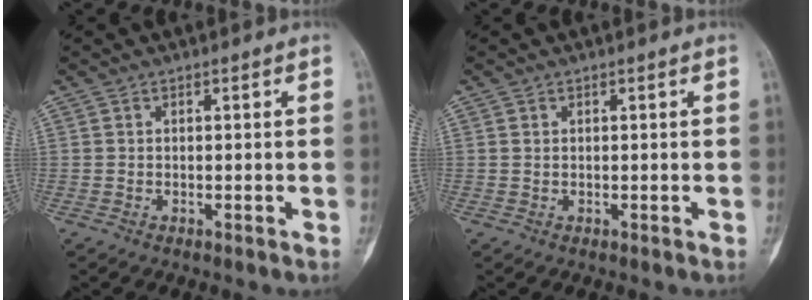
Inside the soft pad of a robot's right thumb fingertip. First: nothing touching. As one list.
[{"total": 0.6, "force": [0.2, 0.4, 0.4], "torque": [-0.008, 0.002, 0.006]}]